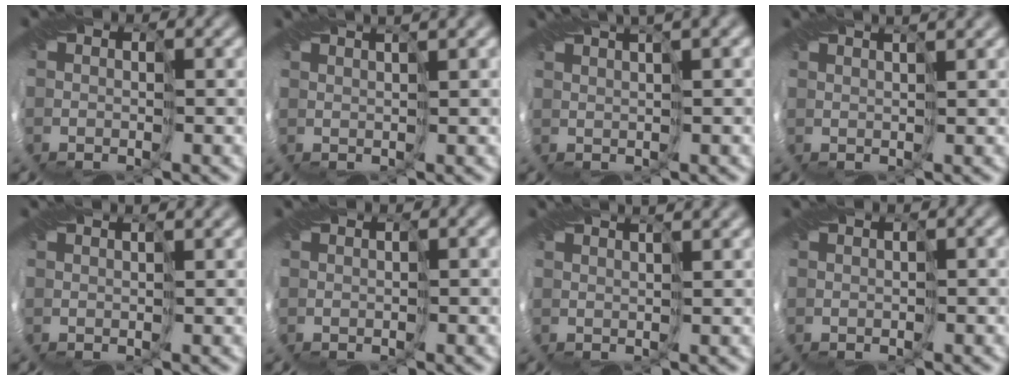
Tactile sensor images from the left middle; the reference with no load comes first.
{"total": 2.7, "force": [2.0, 0.1, 1.9], "torque": [-0.037, 0.008, 0.029]}
{"total": 4.3, "force": [2.7, 0.4, 3.4], "torque": [-0.058, 0.015, 0.046]}
{"total": 3.2, "force": [2.4, 0.4, 2.0], "torque": [-0.030, 0.014, 0.022]}
{"total": 1.5, "force": [1.2, 0.0, 0.8], "torque": [-0.018, 0.002, 0.017]}
{"total": 0.6, "force": [0.3, 0.0, 0.5], "torque": [-0.012, 0.002, 0.006]}
{"total": 3.2, "force": [2.6, 0.5, 1.9], "torque": [-0.027, 0.014, 0.022]}
{"total": 0.9, "force": [0.3, 0.0, 0.8], "torque": [-0.018, 0.003, 0.007]}